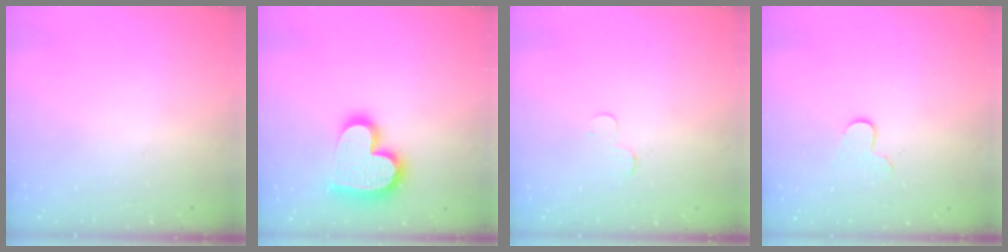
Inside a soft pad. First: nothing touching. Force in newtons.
{"total": 17.5, "press": 17.4, "slide": 1.6}
{"total": 3.6, "press": 3.6, "slide": 0.3}
{"total": 4.1, "press": 4.1, "slide": 0.3}